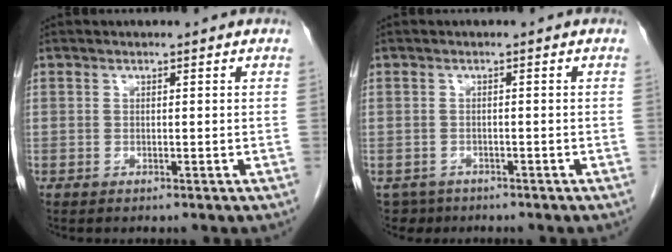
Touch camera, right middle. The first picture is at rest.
{"total": 3.1, "force": [-2.3, 2.1, -0.1], "torque": [0.002, 0.002, -0.038]}